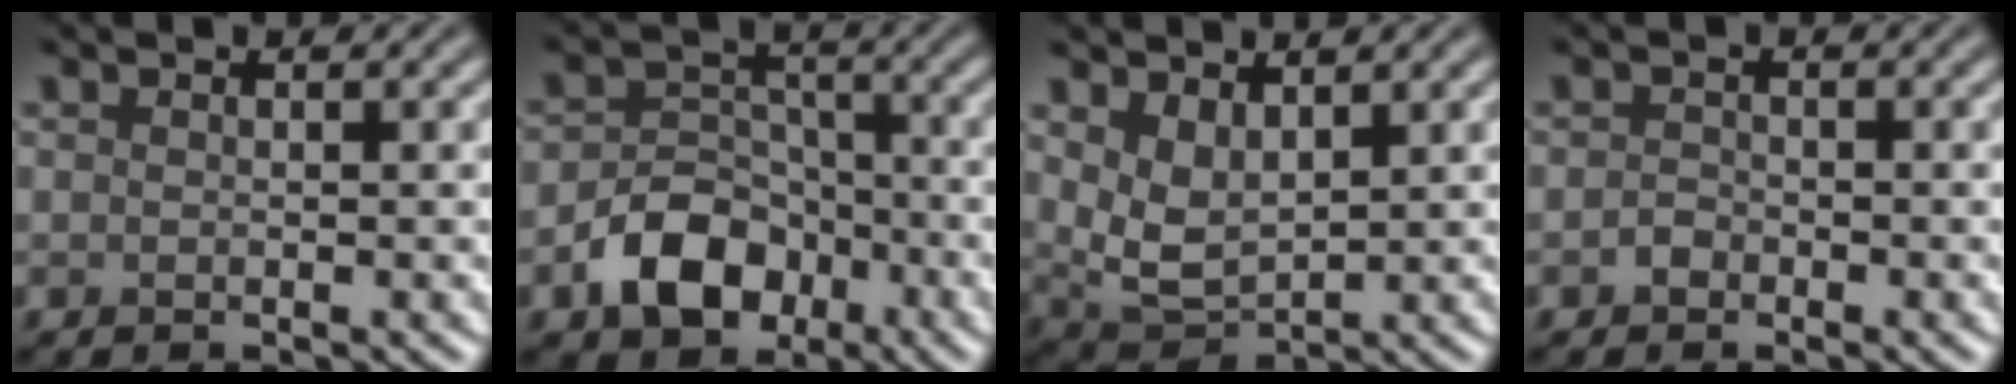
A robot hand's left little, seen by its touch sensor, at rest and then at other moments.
{"total": 5.8, "force": [-2.9, 4.1, 2.9], "torque": [-0.042, -0.002, -0.056]}
{"total": 3.9, "force": [1.7, 2.1, 2.8], "torque": [-0.069, -0.012, 0.040]}
{"total": 0.9, "force": [-0.6, 0.7, 0.3], "torque": [-0.004, 0.000, -0.012]}